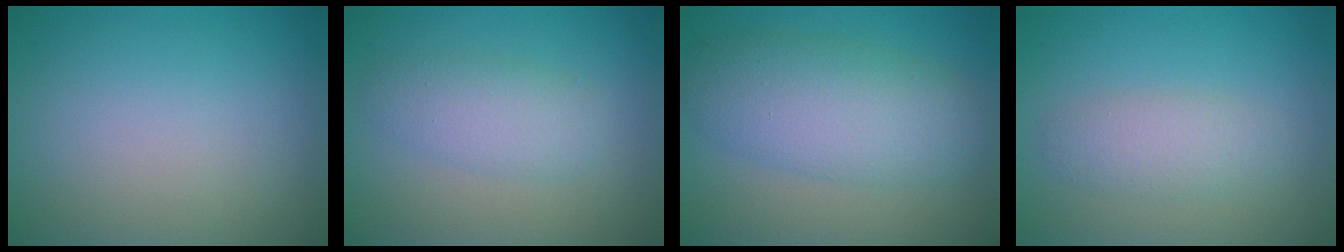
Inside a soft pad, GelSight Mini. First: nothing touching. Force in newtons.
{"total": 2.4, "press": 2.3, "slide": 0.1}
{"total": 6.6, "press": 6.6, "slide": 0.2}
{"total": 2.6, "press": 2.6, "slide": 0.2}